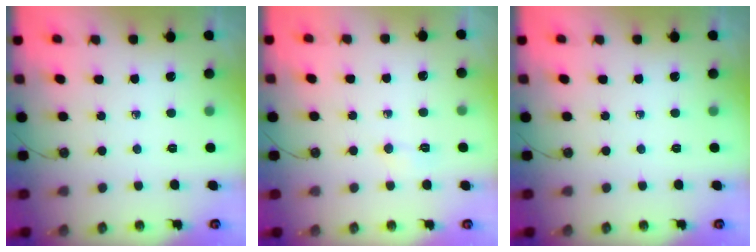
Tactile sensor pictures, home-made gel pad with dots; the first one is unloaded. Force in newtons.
{"total": 2.9, "press": 2.9, "slide": 0.5}
{"total": 0.0}